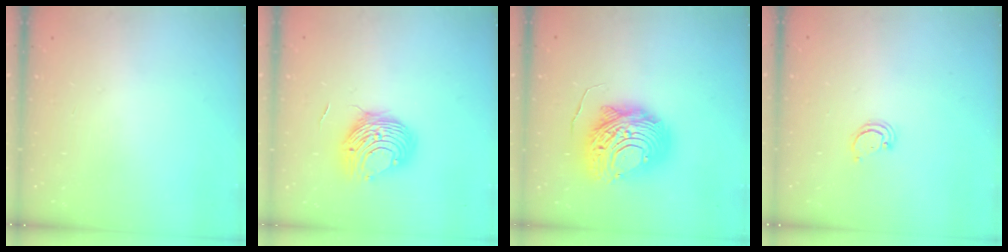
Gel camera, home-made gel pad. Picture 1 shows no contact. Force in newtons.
{"total": 9.9, "press": 9.9, "slide": 0.7}
{"total": 17.5, "press": 17.5, "slide": 1.5}
{"total": 2.4, "press": 2.4, "slide": 0.2}